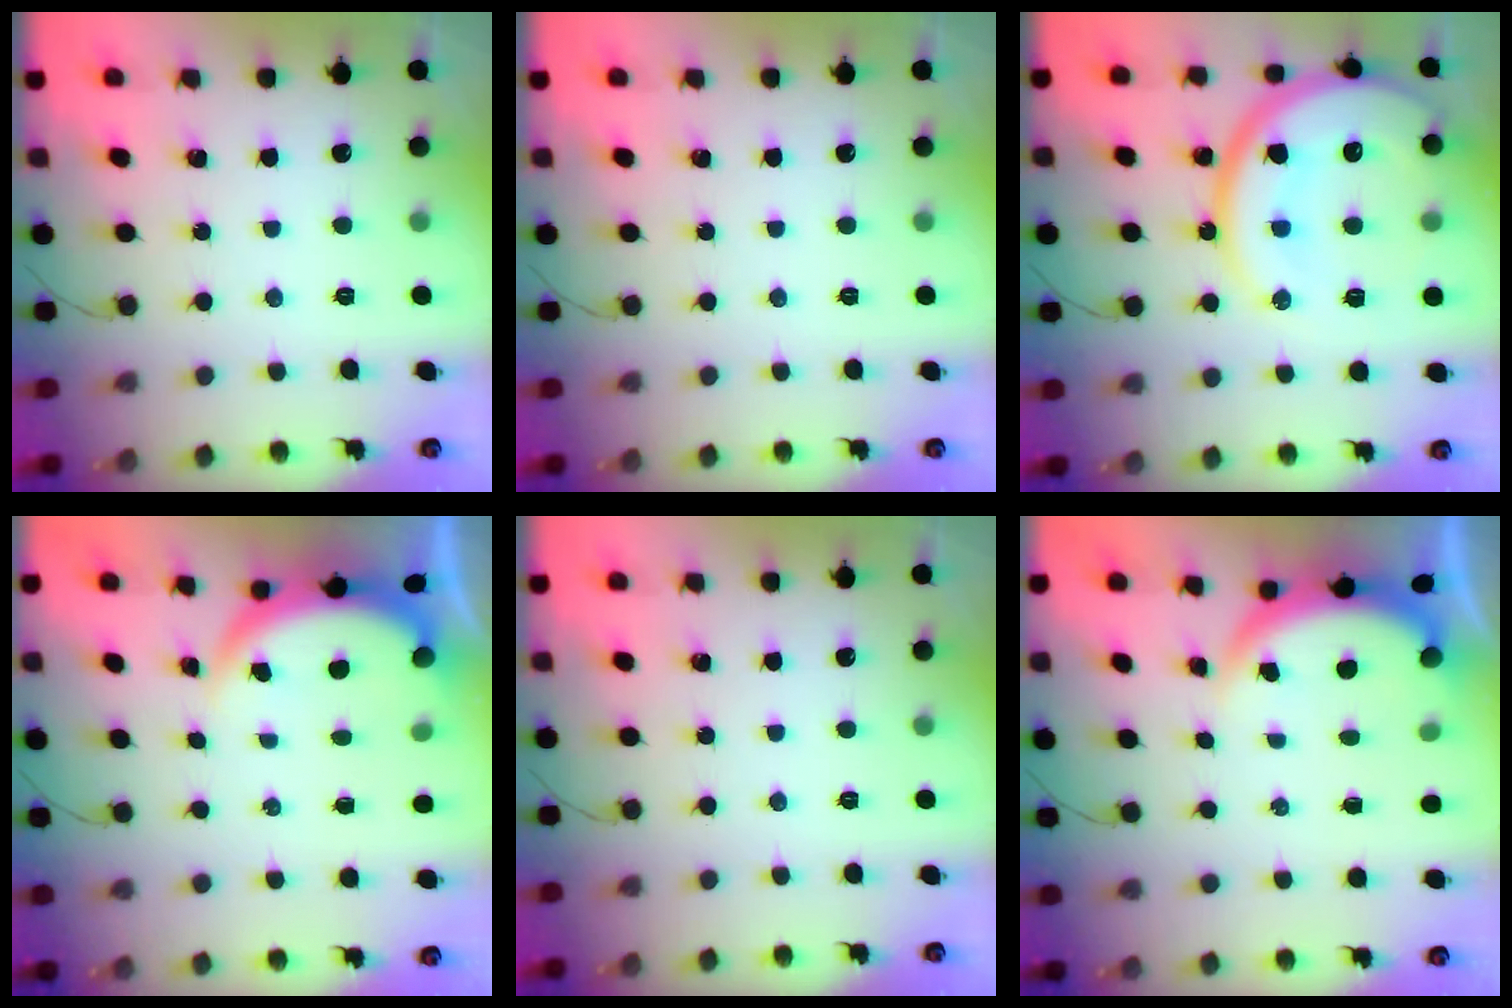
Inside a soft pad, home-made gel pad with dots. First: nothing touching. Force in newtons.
{"total": 0.0}
{"total": 23.7, "press": 23.6, "slide": 2.2}
{"total": 3.8, "press": 3.8, "slide": 0.1}
{"total": 0.0}
{"total": 3.8, "press": 3.8, "slide": 0.2}